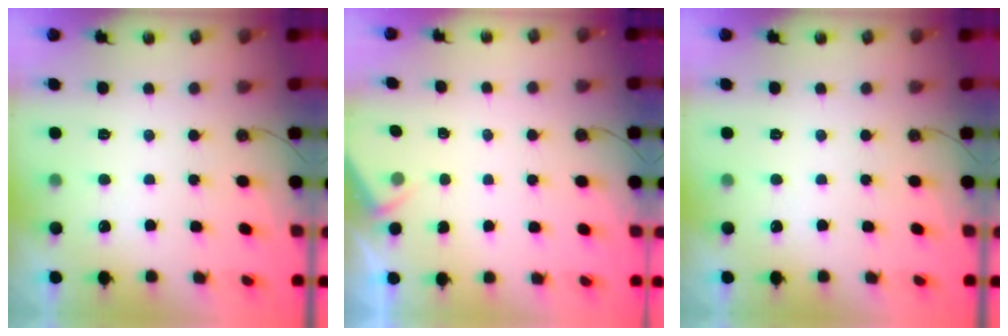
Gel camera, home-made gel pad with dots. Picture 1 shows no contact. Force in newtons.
{"total": 2.1, "press": 2.1, "slide": 0.4}
{"total": 0.0}